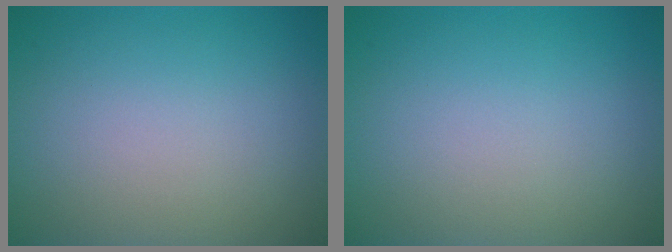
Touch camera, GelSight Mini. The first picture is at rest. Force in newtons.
{"total": 0.0}